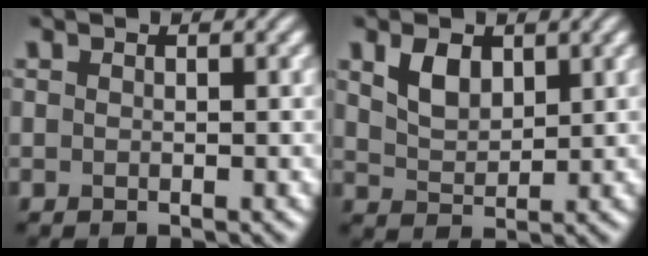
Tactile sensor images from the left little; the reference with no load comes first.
{"total": 3.0, "force": [1.5, 1.8, 1.9], "torque": [-0.042, 0.000, 0.033]}